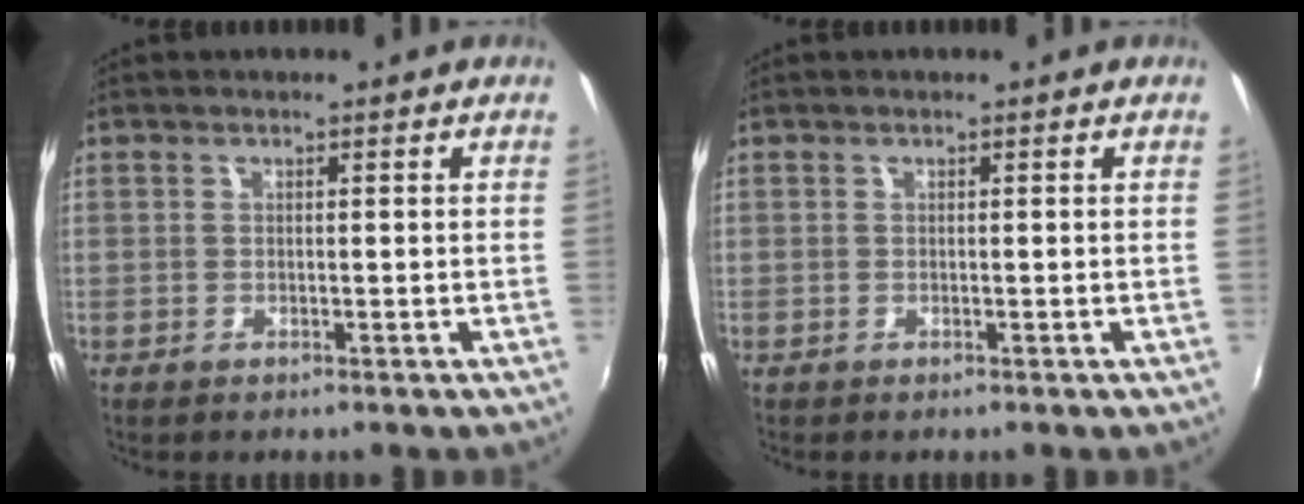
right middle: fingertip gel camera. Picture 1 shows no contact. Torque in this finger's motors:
{"motor_torque": [0.05, -0.37, -0.02, 0.00]}